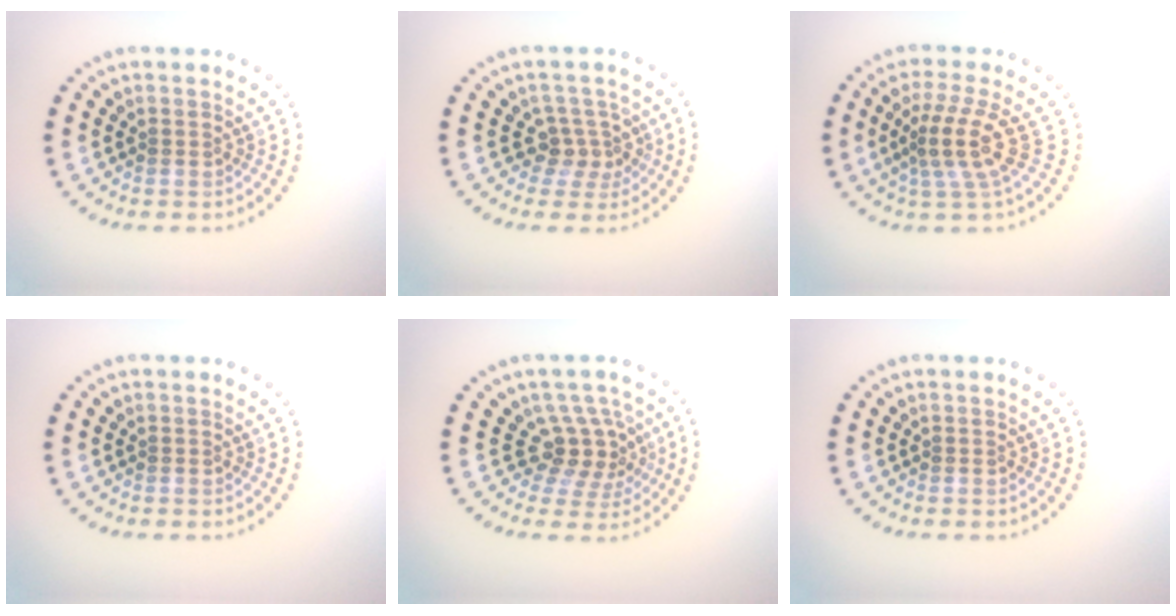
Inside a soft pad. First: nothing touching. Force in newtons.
{"total": 2.5, "press": 2.0, "slide": 1.6}
{"total": 3.7, "press": 2.6, "slide": 2.6}
{"total": 0.0}
{"total": 3.5, "press": 2.9, "slide": 2.1}
{"total": 0.0}